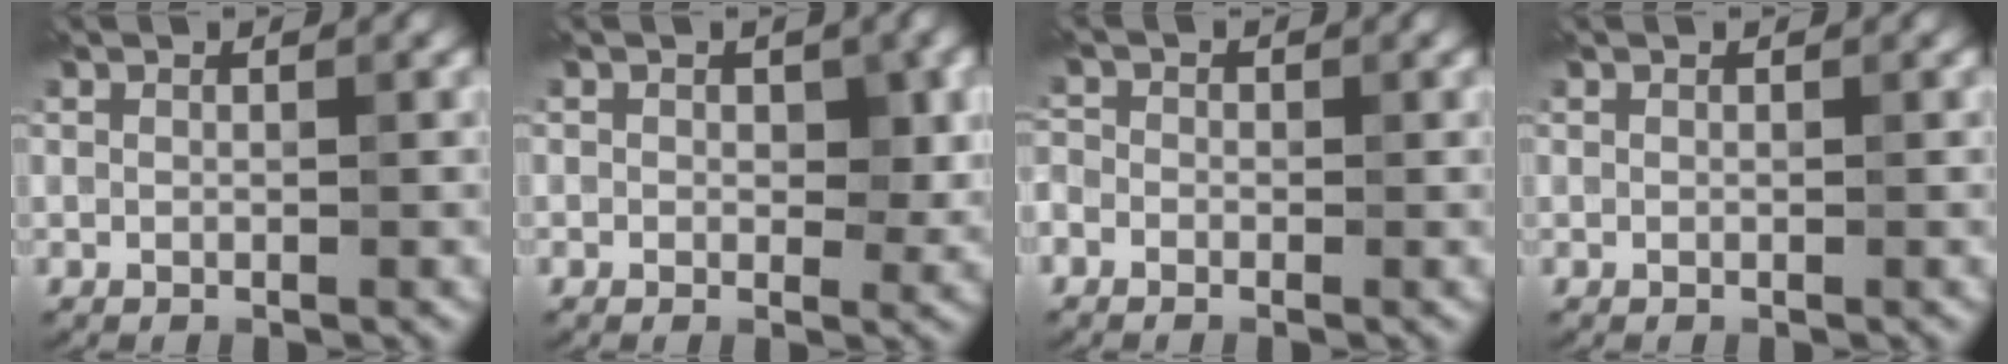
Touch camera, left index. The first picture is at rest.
{"total": 2.9, "force": [0.4, 1.8, 2.2], "torque": [-0.027, -0.005, 0.004]}
{"total": 1.5, "force": [-0.6, 1.3, 0.5], "torque": [-0.003, 0.004, -0.022]}
{"total": 0.0}